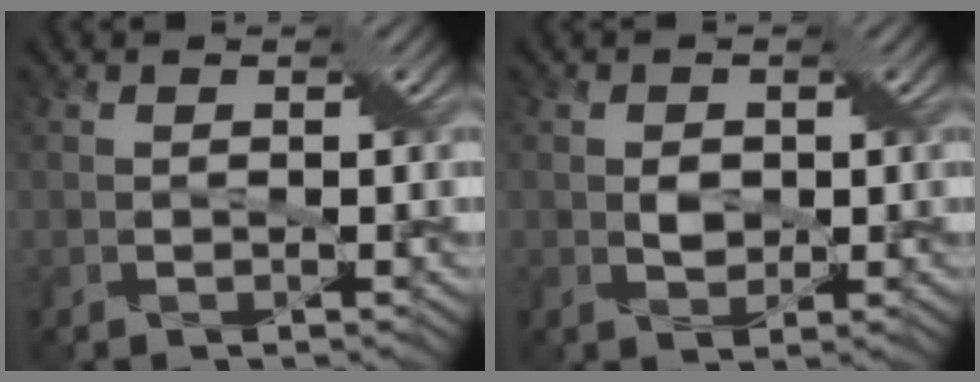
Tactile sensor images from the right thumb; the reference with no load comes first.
{"total": 2.0, "force": [0.1, 1.6, 1.2], "torque": [-0.028, -0.002, 0.002]}